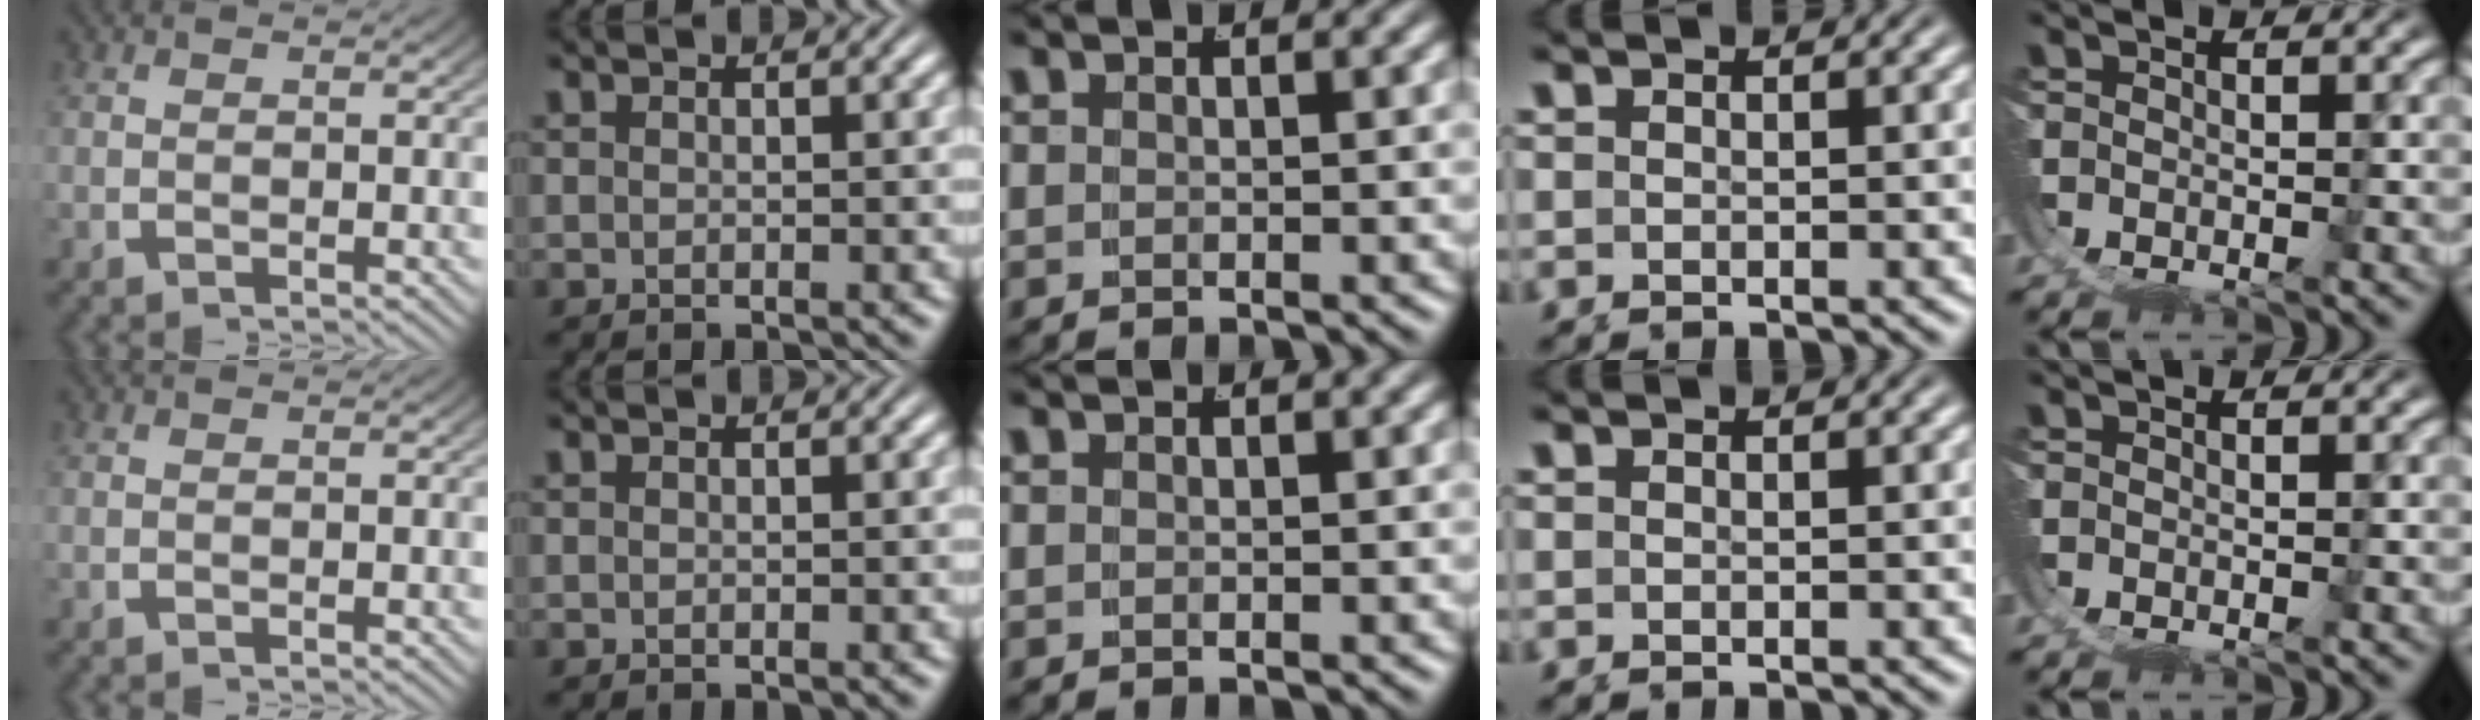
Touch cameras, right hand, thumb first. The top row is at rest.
{}